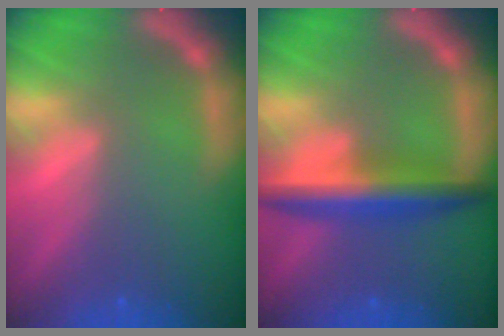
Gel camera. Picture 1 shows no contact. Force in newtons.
{"total": 5.5}